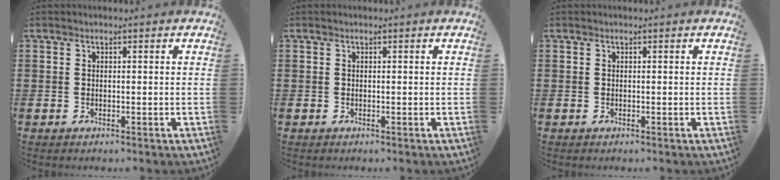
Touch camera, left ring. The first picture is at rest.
{"total": 0.0}
{"total": 0.0}